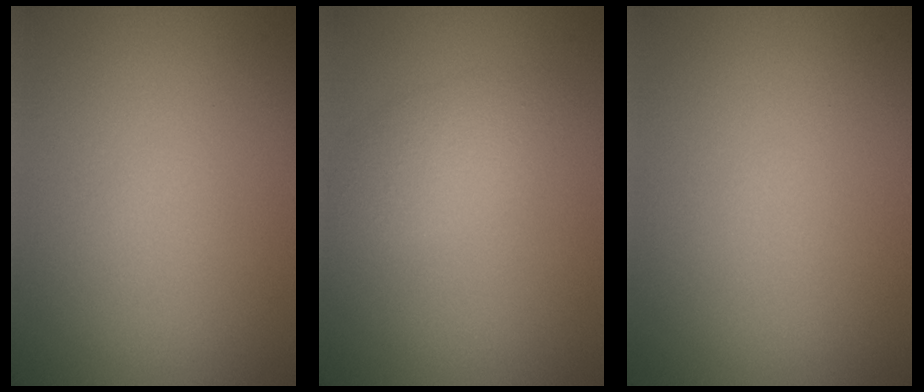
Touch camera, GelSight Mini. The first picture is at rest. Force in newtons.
{"total": 2.3, "press": 2.3, "slide": 0.1}
{"total": 0.0}